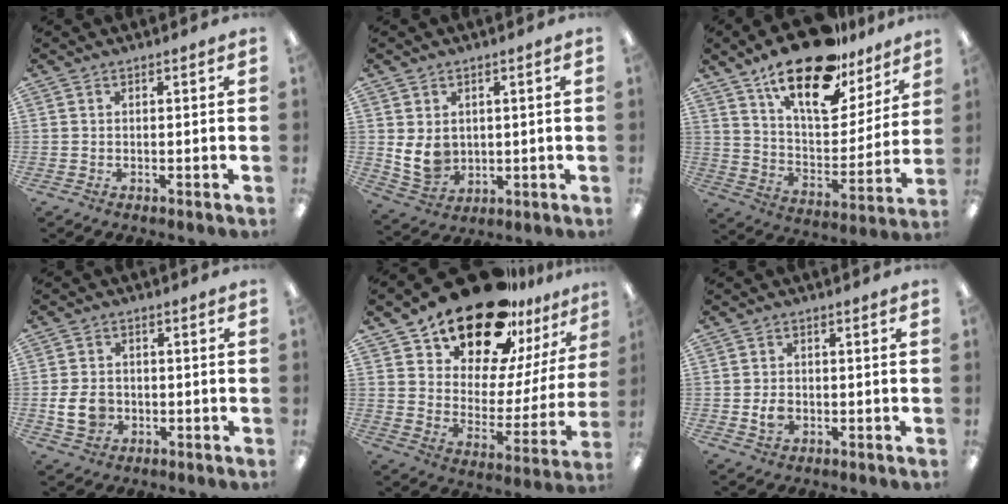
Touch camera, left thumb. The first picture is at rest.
{"total": 7.4, "force": [1.5, 6.0, 4.0], "torque": [-0.085, -0.010, 0.028]}
{"total": 22.5, "force": [15.8, 9.4, 12.9], "torque": [-0.209, -0.095, 0.271]}
{"total": 7.0, "force": [-1.4, 5.4, 4.2], "torque": [-0.082, 0.008, -0.025]}
{"total": 23.0, "force": [19.2, 9.4, 8.4], "torque": [-0.148, -0.135, 0.338]}
{"total": 3.3, "force": [-0.5, 2.6, 2.1], "torque": [-0.027, 0.002, -0.009]}